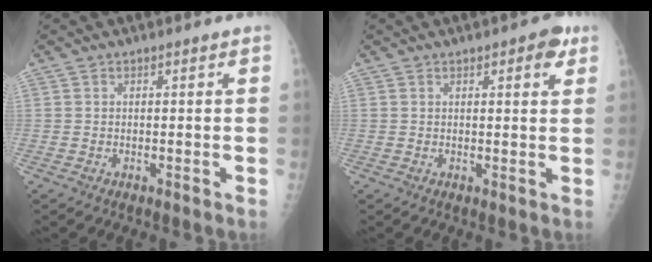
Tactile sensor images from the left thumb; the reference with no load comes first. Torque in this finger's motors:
{"motor_torque": [-0.14, -0.15, -0.29, -0.22, 0.04]}